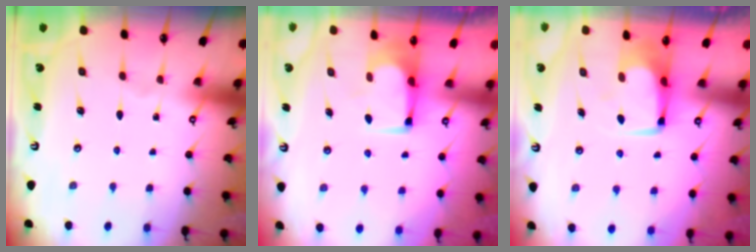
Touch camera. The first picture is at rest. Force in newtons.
{"total": 5.7, "press": 5.7, "slide": 0.5}
{"total": 1.0, "press": 0.8, "slide": 0.7}